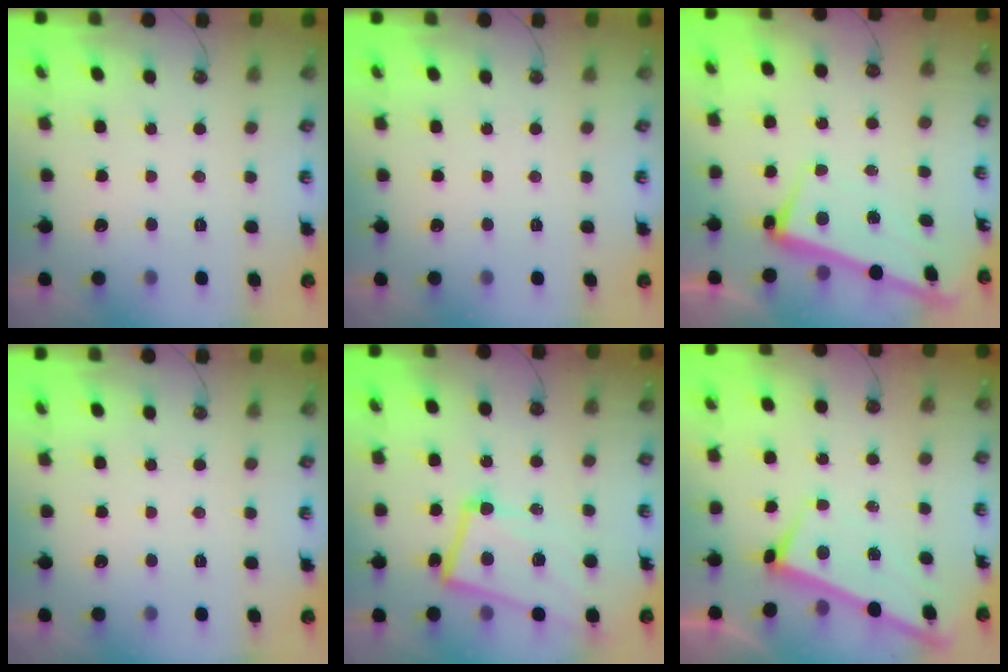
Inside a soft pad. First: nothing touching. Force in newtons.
{"total": 0.0}
{"total": 2.2, "press": 2.2, "slide": 0.5}
{"total": 0.0}
{"total": 11.1, "press": 10.8, "slide": 2.4}
{"total": 1.7, "press": 1.7, "slide": 0.1}